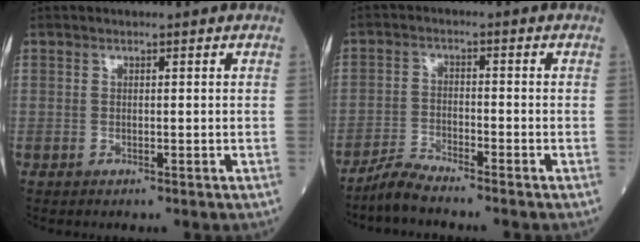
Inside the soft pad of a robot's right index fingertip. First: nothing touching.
{"total": 3.9, "force": [-3.8, -0.4, 0.9], "torque": [-0.020, -0.018, -0.077]}